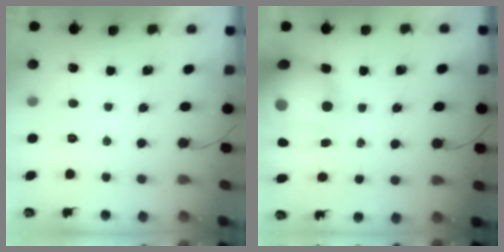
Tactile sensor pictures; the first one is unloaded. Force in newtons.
{"total": 18.4, "press": 17.9, "slide": 4.2}